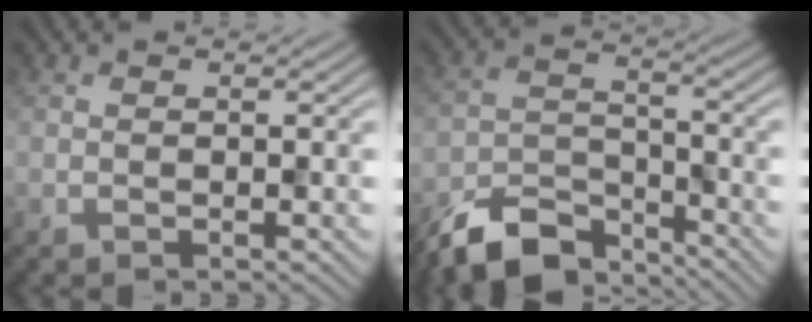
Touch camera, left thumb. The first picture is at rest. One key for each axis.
{"total": 8.9, "fx": -7.1, "fy": 3.7, "fz": 4.0, "tx": -0.078, "ty": -0.009, "tz": -0.141}